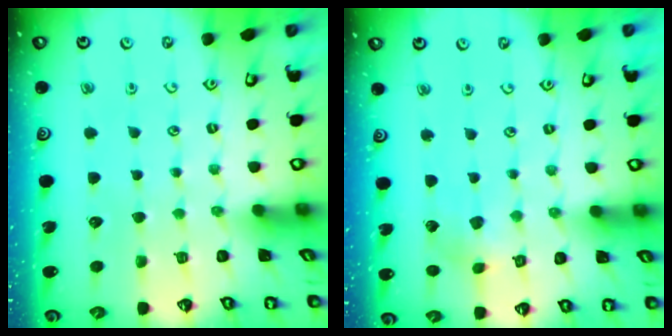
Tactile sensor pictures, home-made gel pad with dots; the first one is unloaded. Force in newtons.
{"total": 3.5, "press": 3.5, "slide": 0.4}